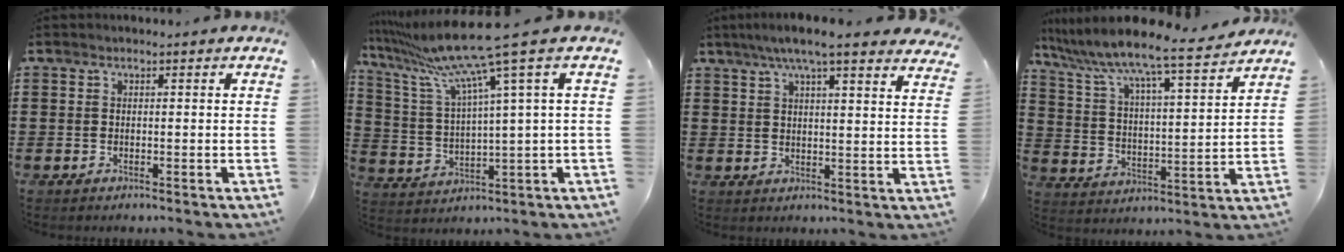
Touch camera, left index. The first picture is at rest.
{"total": 11.4, "force": [7.5, -0.5, 8.6], "torque": [-0.209, -0.044, 0.113]}
{"total": 6.8, "force": [5.5, 0.3, 4.0], "torque": [-0.091, -0.010, 0.096]}
{"total": 7.7, "force": [7.1, -0.3, 3.1], "torque": [-0.093, -0.053, 0.110]}